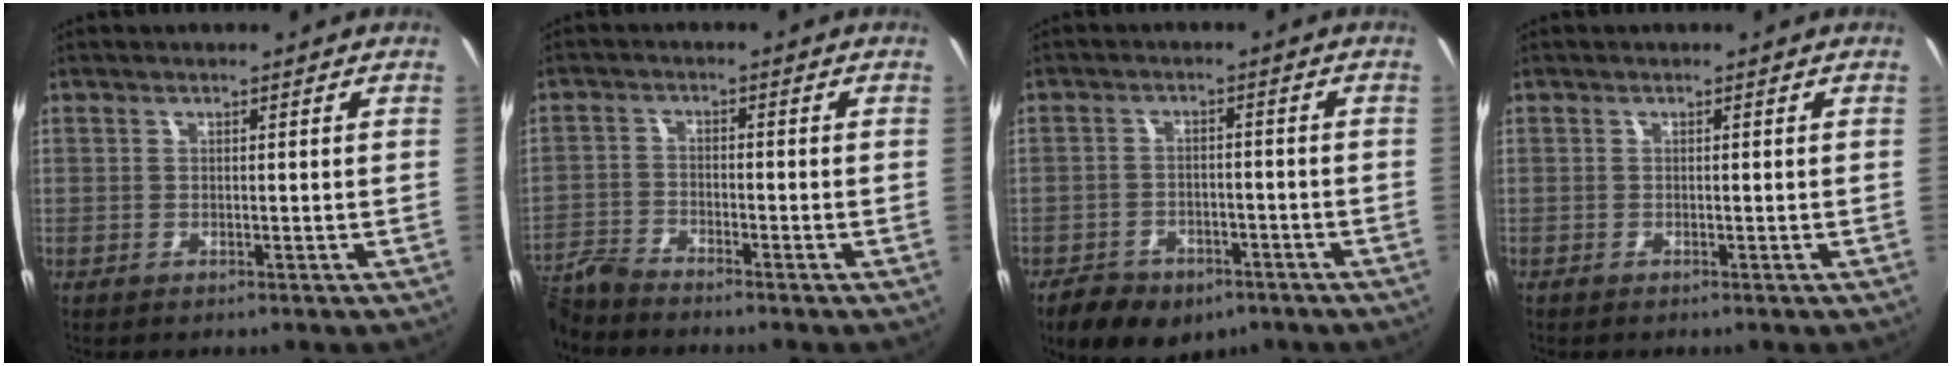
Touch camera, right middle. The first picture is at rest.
{"total": 5.9, "force": [-5.8, 0.5, 1.2], "torque": [-0.038, -0.009, -0.123]}
{"total": 11.6, "force": [-7.7, 6.5, 5.7], "torque": [-0.141, -0.009, -0.107]}
{"total": 0.0}